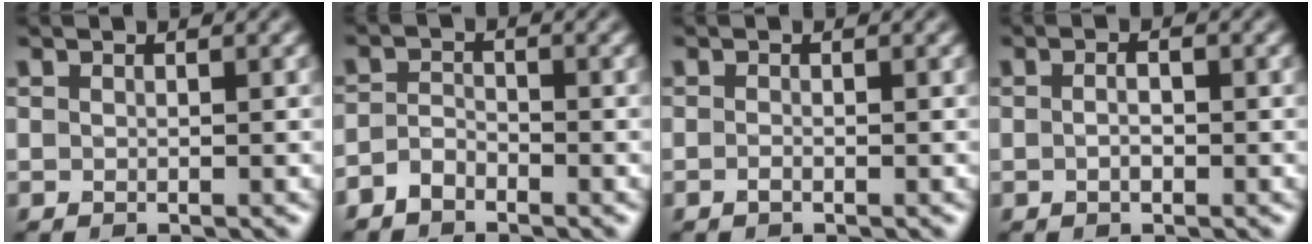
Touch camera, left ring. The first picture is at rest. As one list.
[{"total": 1.8, "force": [-1.4, 0.9, 0.7], "torque": [-0.015, 0.005, -0.032]}, {"total": 0.6, "force": [-0.4, 0.1, 0.4], "torque": [-0.010, -0.002, -0.007]}, {"total": 1.4, "force": [-0.3, 0.6, 1.2], "torque": [-0.019, -0.003, -0.005]}]